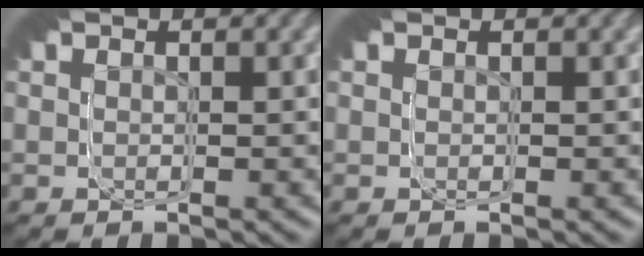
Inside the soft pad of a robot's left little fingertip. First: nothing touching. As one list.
[{"total": 0.0}]